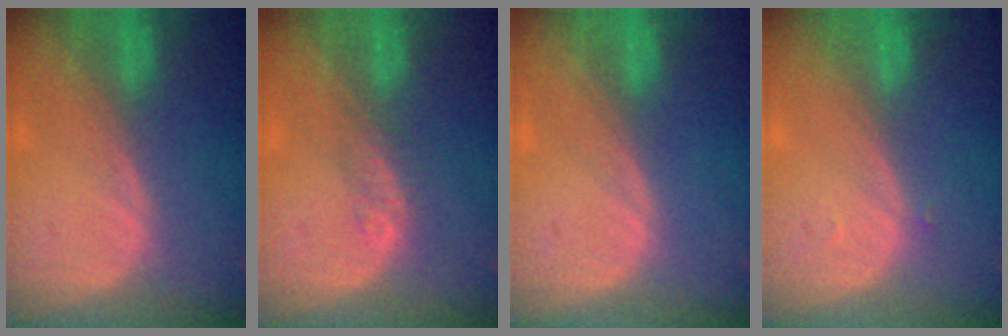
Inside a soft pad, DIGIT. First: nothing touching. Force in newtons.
{"total": 1.8, "press": 1.6, "slide": 0.8}
{"total": 0.0}
{"total": 0.5, "press": 0.4, "slide": 0.3}